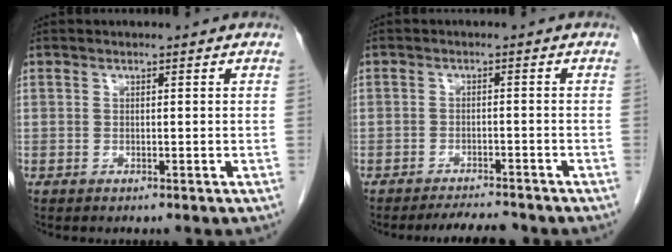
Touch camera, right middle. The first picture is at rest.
{"total": 3.9, "force": [-3.8, 0.5, 0.8], "torque": [-0.016, -0.012, -0.059]}